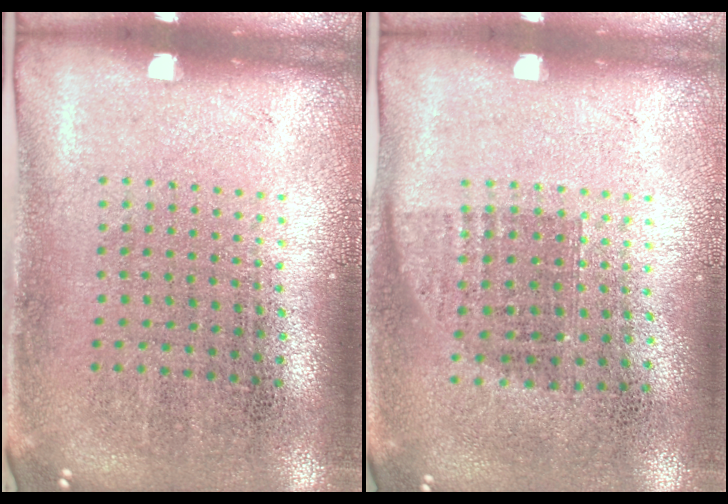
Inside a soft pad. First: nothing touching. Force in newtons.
{"total": 0.8, "press": 0.6, "slide": 0.4}